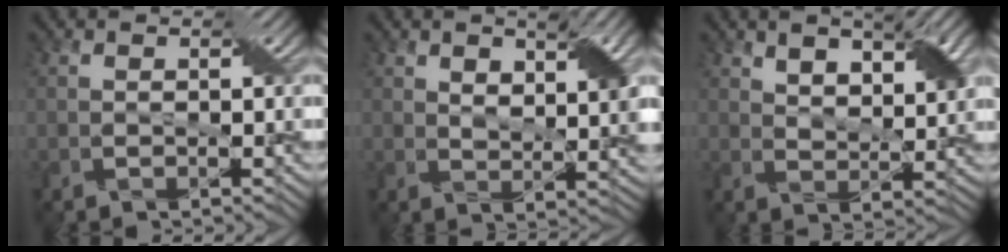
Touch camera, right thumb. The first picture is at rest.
{"total": 5.3, "force": [2.5, 2.0, 4.3], "torque": [-0.064, 0.003, 0.046]}
{"total": 5.6, "force": [3.5, 2.1, 3.9], "torque": [-0.066, 0.004, 0.061]}